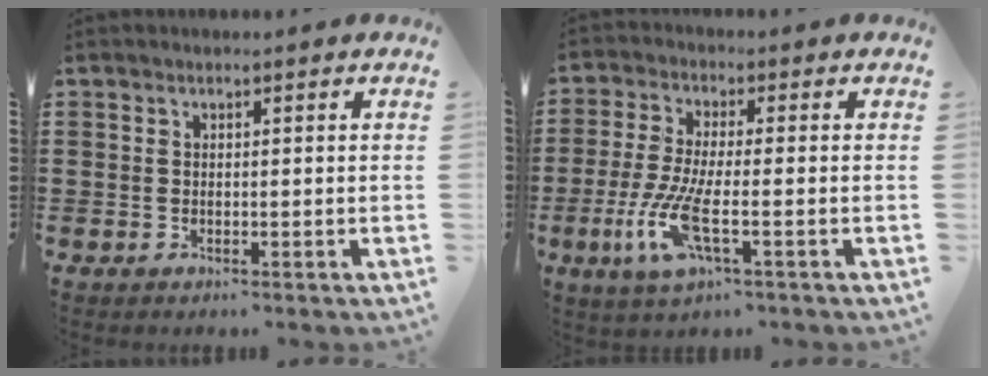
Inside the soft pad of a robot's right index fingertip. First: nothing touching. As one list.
[{"total": 8.3, "force": [-3.0, 1.6, 7.5], "torque": [-0.179, -0.026, -0.060]}]